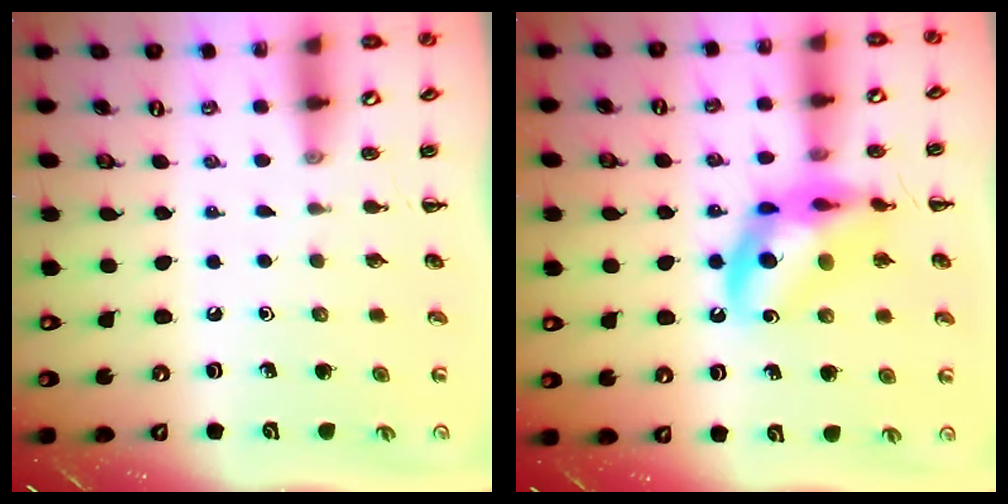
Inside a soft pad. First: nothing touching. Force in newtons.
{"total": 15.2, "press": 14.8, "slide": 3.4}